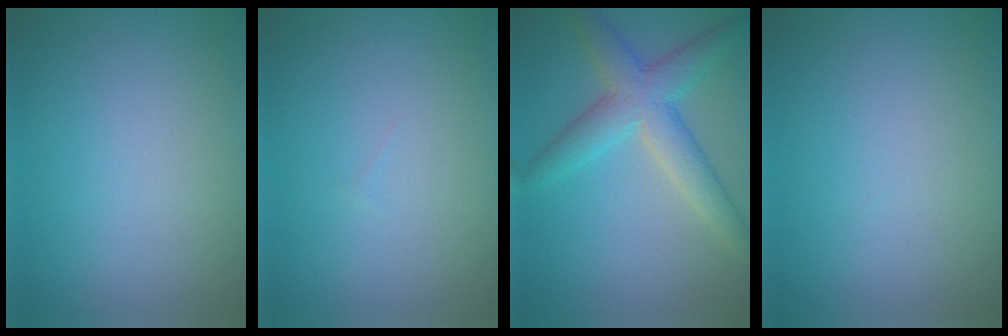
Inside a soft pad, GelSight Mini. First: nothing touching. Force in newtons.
{"total": 0.0}
{"total": 5.1, "press": 5.1, "slide": 0.2}
{"total": 0.0}